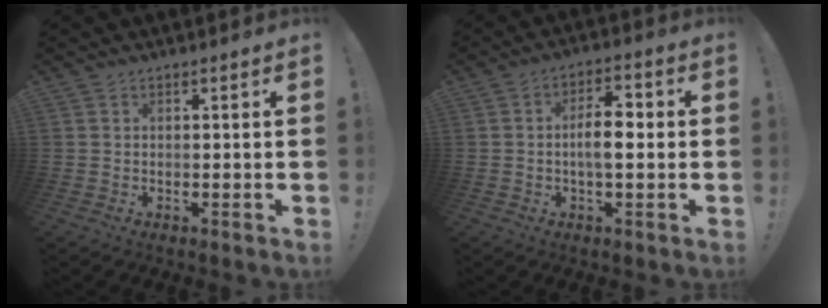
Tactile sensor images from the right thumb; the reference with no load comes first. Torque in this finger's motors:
{"motor_torque": [0.80, 1.19, 0.80, -0.10, 0.01]}